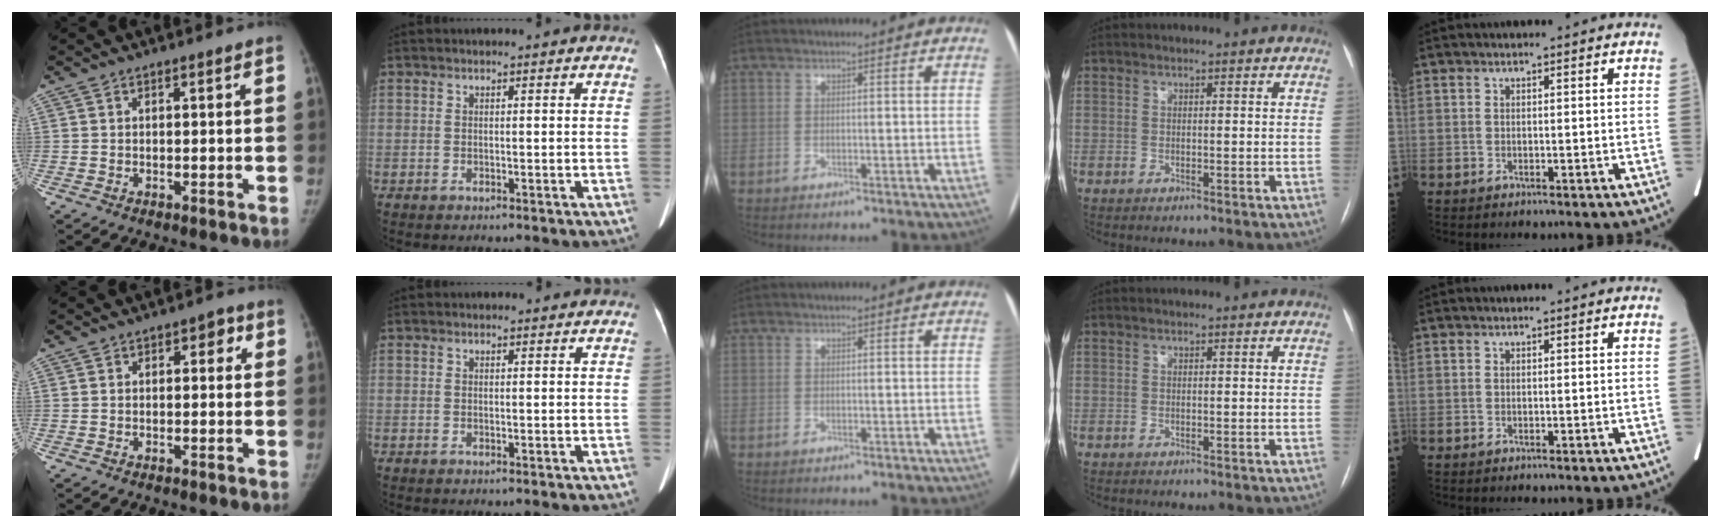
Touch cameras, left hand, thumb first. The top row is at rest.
{"thumb": {"total": 2.5, "force": [0.4, 1.6, 1.9], "torque": [0.000, 0.006, -0.004]}}